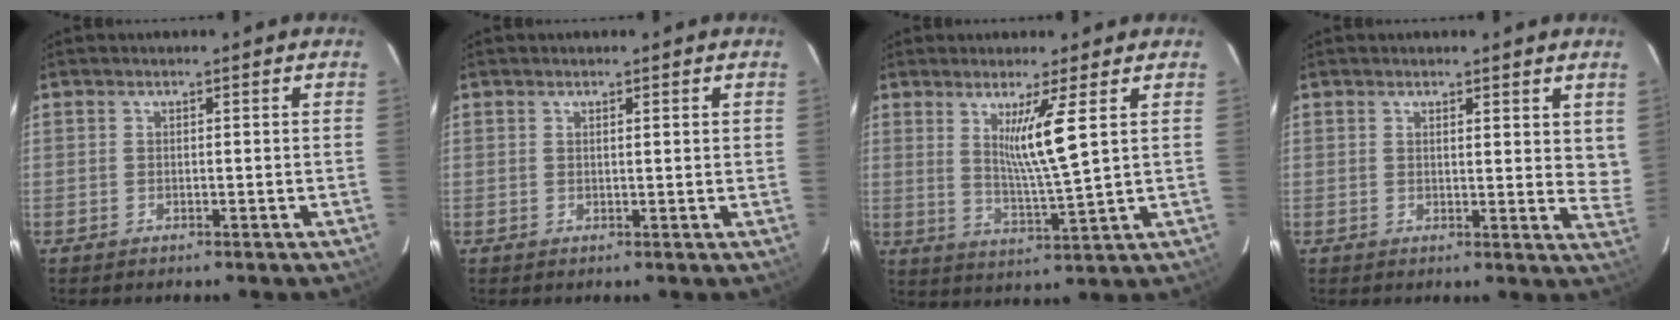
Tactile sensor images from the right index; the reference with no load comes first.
{"total": 1.2, "force": [0.5, 0.3, 1.1], "torque": [-0.025, 0.003, 0.007]}
{"total": 7.7, "force": [2.7, -1.0, 7.1], "torque": [-0.128, -0.024, 0.053]}
{"total": 6.3, "force": [4.1, 2.3, 4.2], "torque": [-0.049, -0.017, 0.038]}